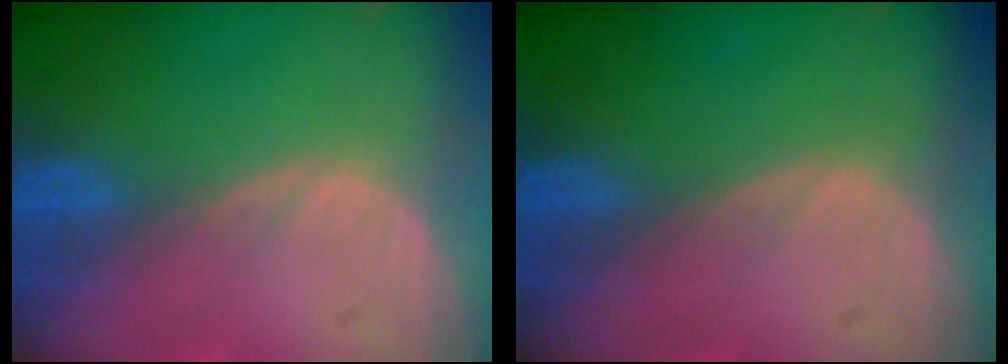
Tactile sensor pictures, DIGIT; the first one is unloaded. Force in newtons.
{"total": 0.0}